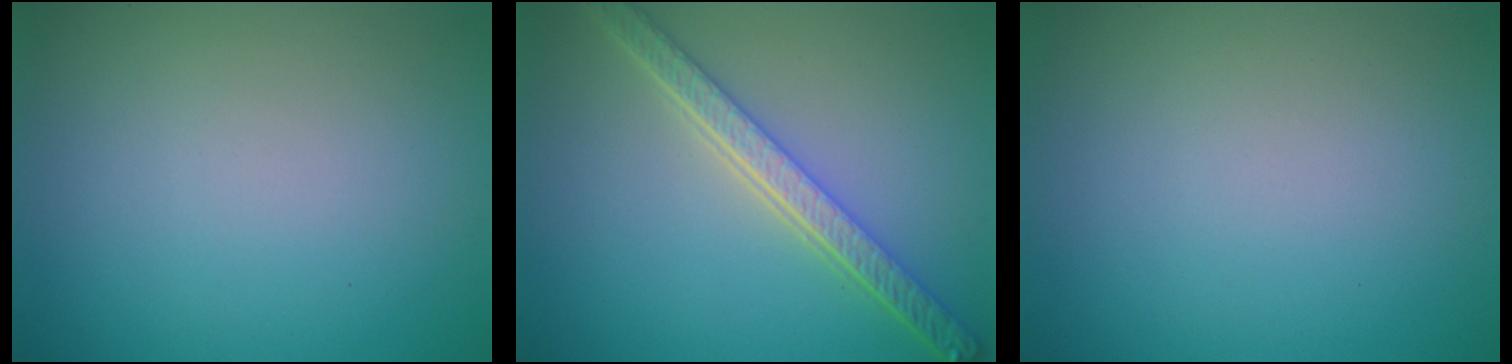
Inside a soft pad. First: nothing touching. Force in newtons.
{"total": 5.2, "press": 4.0, "slide": 3.3}
{"total": 0.0}